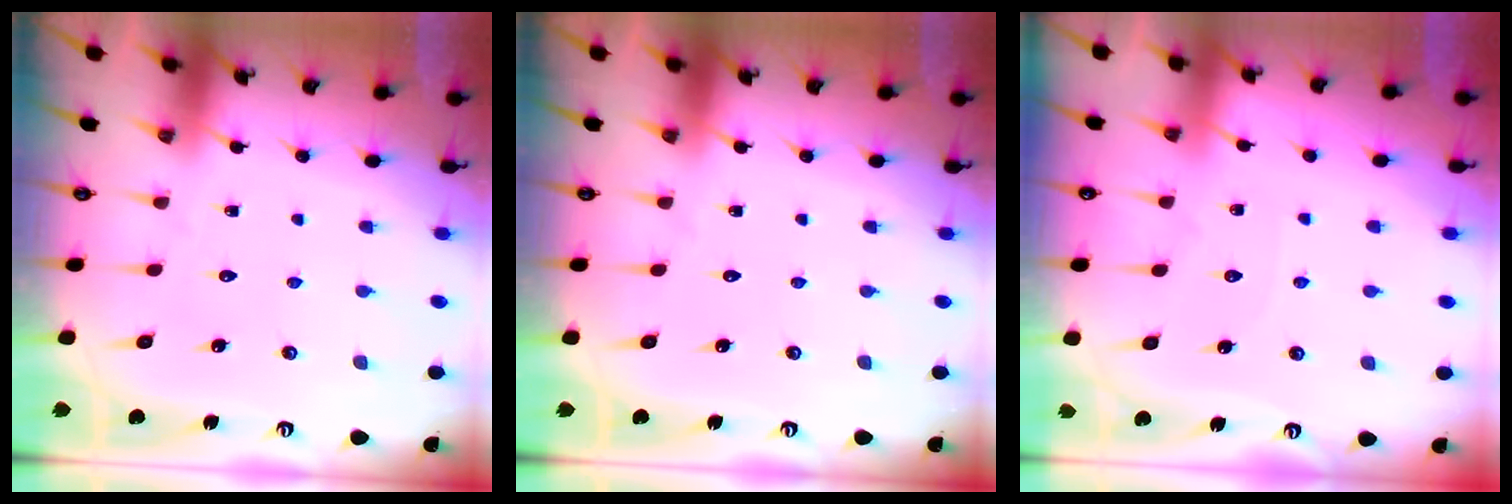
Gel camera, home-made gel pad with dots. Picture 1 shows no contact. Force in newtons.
{"total": 0.0}
{"total": 2.9, "press": 2.9, "slide": 0.4}